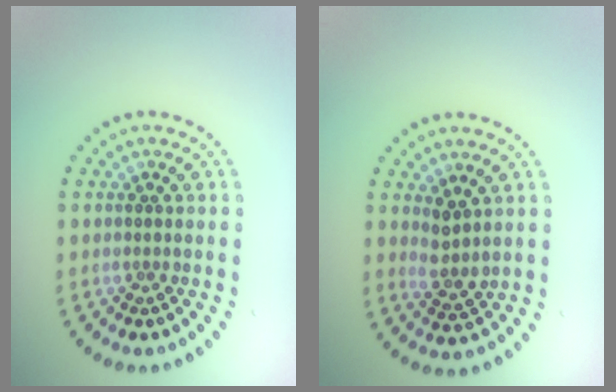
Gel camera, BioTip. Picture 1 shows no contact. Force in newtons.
{"total": 2.1, "press": 1.7, "slide": 1.2}